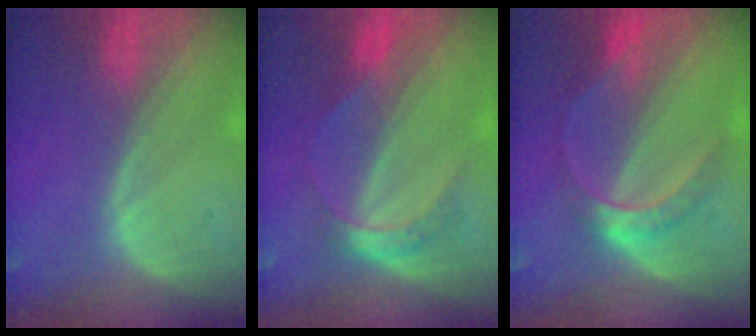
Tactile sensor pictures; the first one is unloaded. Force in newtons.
{"total": 4.8, "press": 4.7, "slide": 0.5}
{"total": 6.2, "press": 5.5, "slide": 2.7}